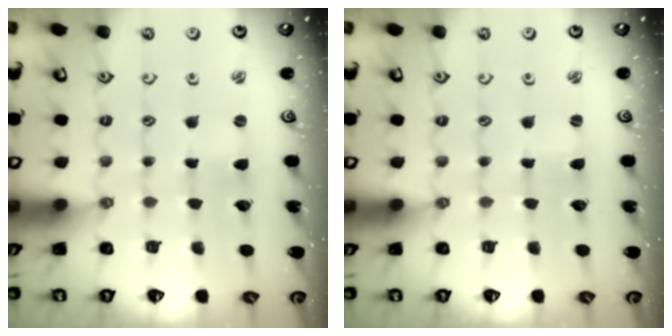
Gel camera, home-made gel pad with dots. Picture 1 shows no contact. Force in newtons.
{"total": 0.0}